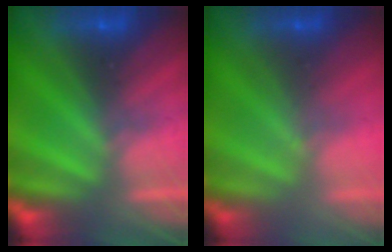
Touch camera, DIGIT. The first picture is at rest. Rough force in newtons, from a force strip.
{"total": 2.2}